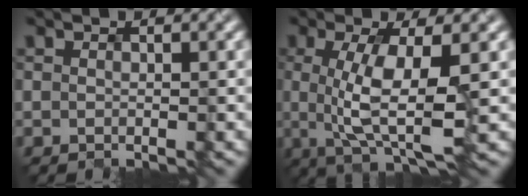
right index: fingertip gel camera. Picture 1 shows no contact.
{"total": 6.2, "force": [-0.6, 1.7, 5.9], "torque": [-0.112, -0.011, -0.002]}